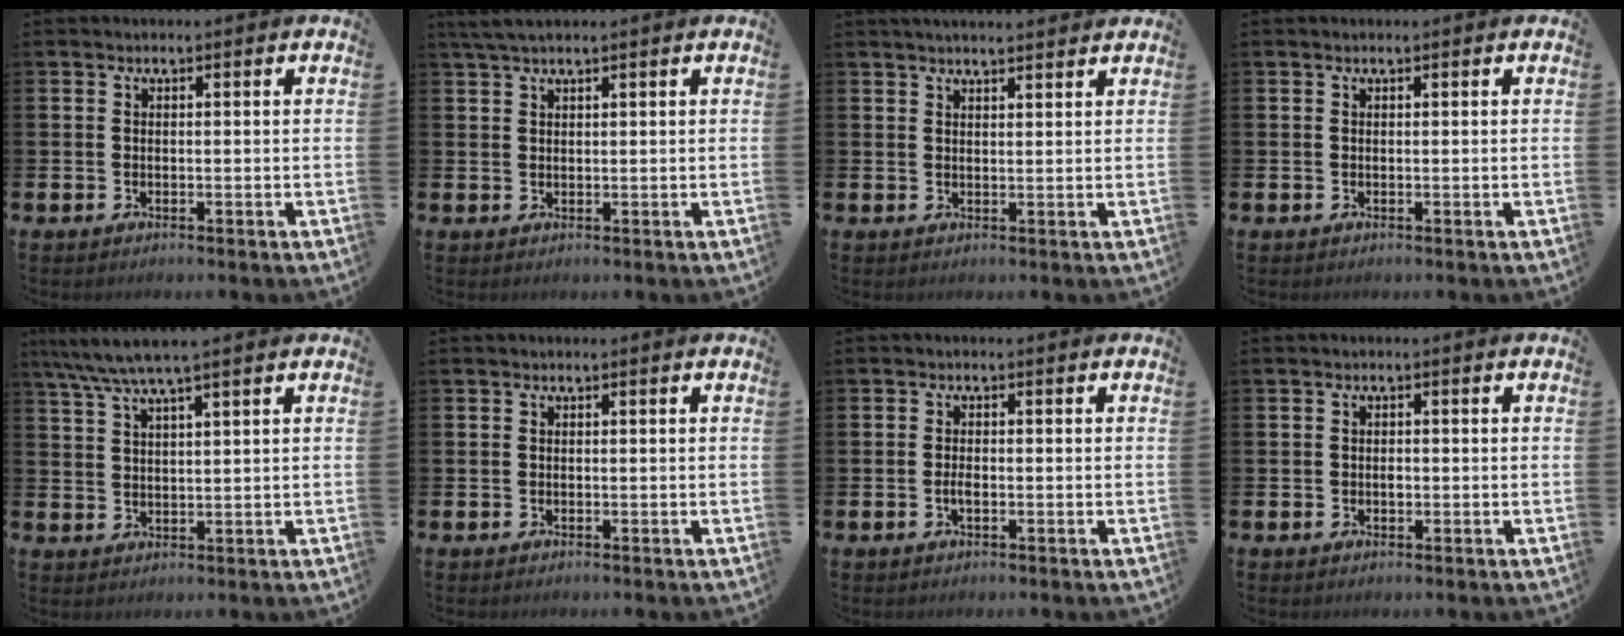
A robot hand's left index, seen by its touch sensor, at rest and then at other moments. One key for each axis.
{"total": 2.4, "fx": 1.9, "fy": 0.3, "fz": 1.4, "tx": -0.036, "ty": 0.005, "tz": 0.035}
{"total": 3.1, "fx": 3.1, "fy": 0.0, "fz": 0.4, "tx": -0.010, "ty": -0.012, "tz": 0.055}
{"total": 0.0}
{"total": 5.4, "fx": 4.4, "fy": 0.2, "fz": 3.0, "tx": -0.073, "ty": -0.009, "tz": 0.080}
{"total": 0.0}
{"total": 1.4, "fx": -0.4, "fy": 0.6, "fz": 1.2, "tx": -0.014, "ty": -0.003, "tz": -0.010}
{"total": 0.9, "fx": -0.1, "fy": 0.7, "fz": 0.6, "tx": 0.004, "ty": -0.001, "tz": -0.007}